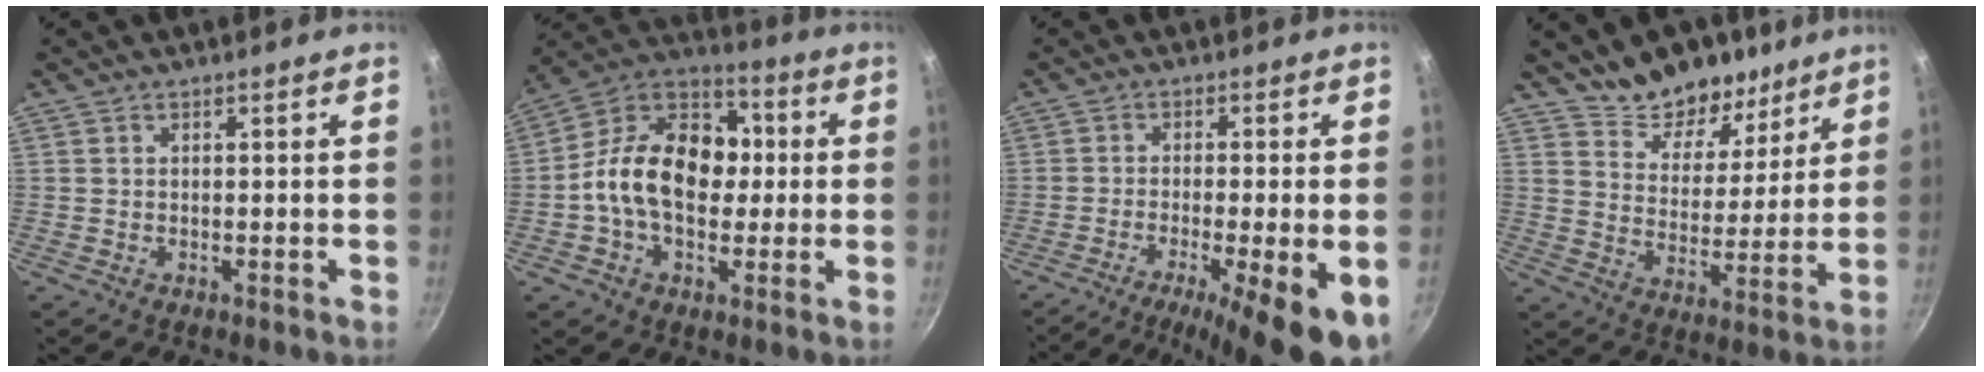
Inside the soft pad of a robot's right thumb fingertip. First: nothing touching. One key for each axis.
{"total": 18.3, "fx": -0.4, "fy": 12.9, "fz": 12.9, "tx": -0.172, "ty": 0.039, "tz": -0.030}
{"total": 13.4, "fx": -6.2, "fy": 2.5, "fz": 11.6, "tx": -0.175, "ty": 0.000, "tz": -0.094}
{"total": 13.6, "fx": 10.4, "fy": 7.4, "fz": 4.7, "tx": -0.031, "ty": -0.074, "tz": 0.167}